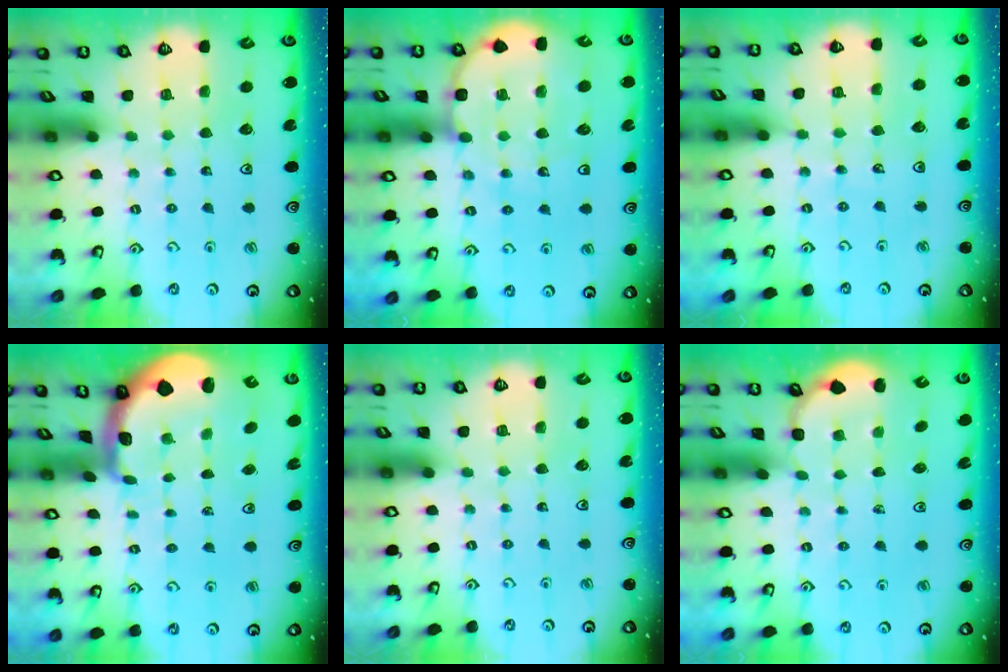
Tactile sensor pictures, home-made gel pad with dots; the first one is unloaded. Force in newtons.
{"total": 8.5, "press": 8.3, "slide": 1.8}
{"total": 3.7, "press": 3.6, "slide": 0.6}
{"total": 1.8, "press": 1.8, "slide": 0.4}
{"total": 0.0}
{"total": 2.6, "press": 2.2, "slide": 1.5}